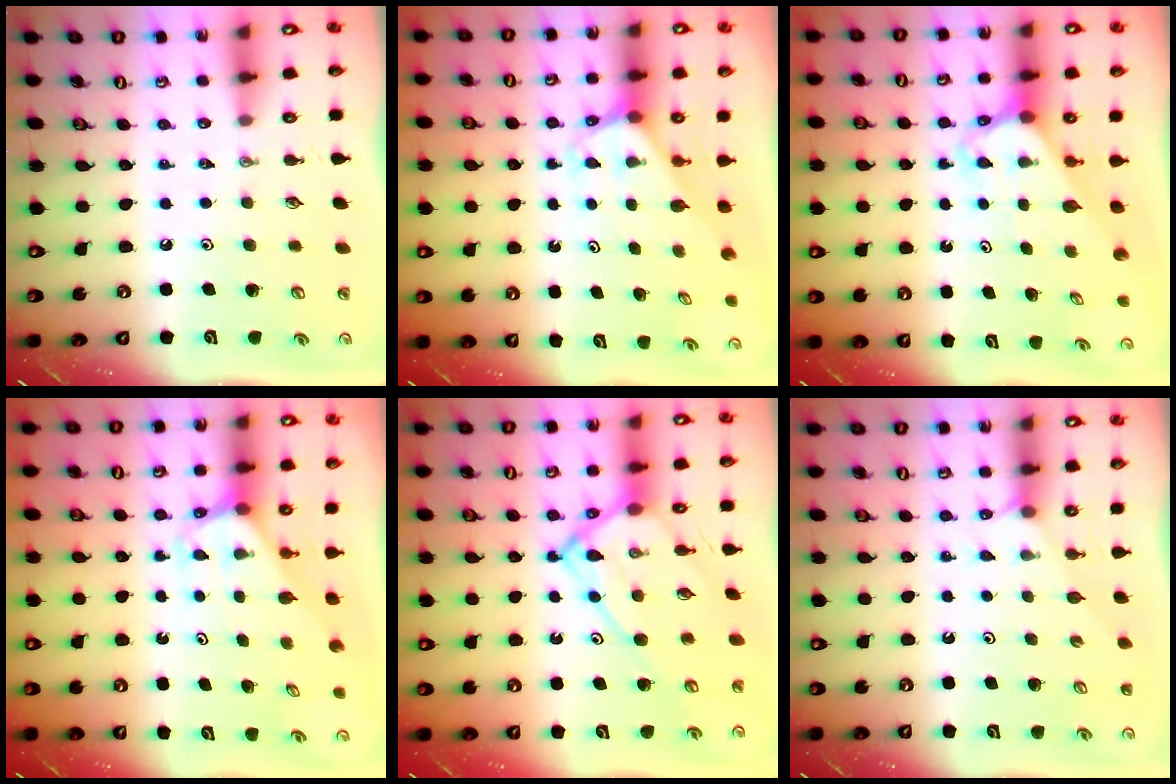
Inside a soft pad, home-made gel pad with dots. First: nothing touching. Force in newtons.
{"total": 2.4, "press": 2.4, "slide": 0.2}
{"total": 2.8, "press": 2.8, "slide": 0.2}
{"total": 2.4, "press": 2.4, "slide": 0.2}
{"total": 14.1, "press": 14.0, "slide": 1.6}
{"total": 2.6, "press": 2.5, "slide": 0.5}